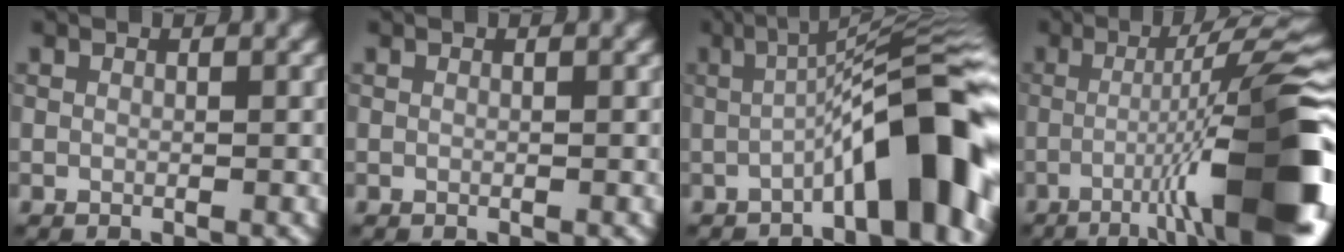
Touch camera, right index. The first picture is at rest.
{"total": 0.0}
{"total": 10.7, "force": [-3.3, 2.1, 10.0], "torque": [-0.126, 0.026, -0.058]}
{"total": 13.5, "force": [-4.4, 2.0, 12.6], "torque": [-0.168, 0.018, -0.068]}